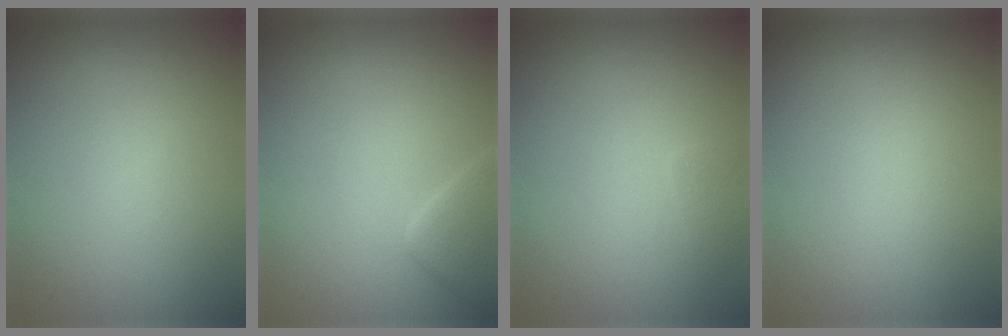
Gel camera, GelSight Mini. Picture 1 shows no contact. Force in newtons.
{"total": 2.7, "press": 2.7, "slide": 0.2}
{"total": 0.9, "press": 0.9, "slide": 0.0}
{"total": 0.0}